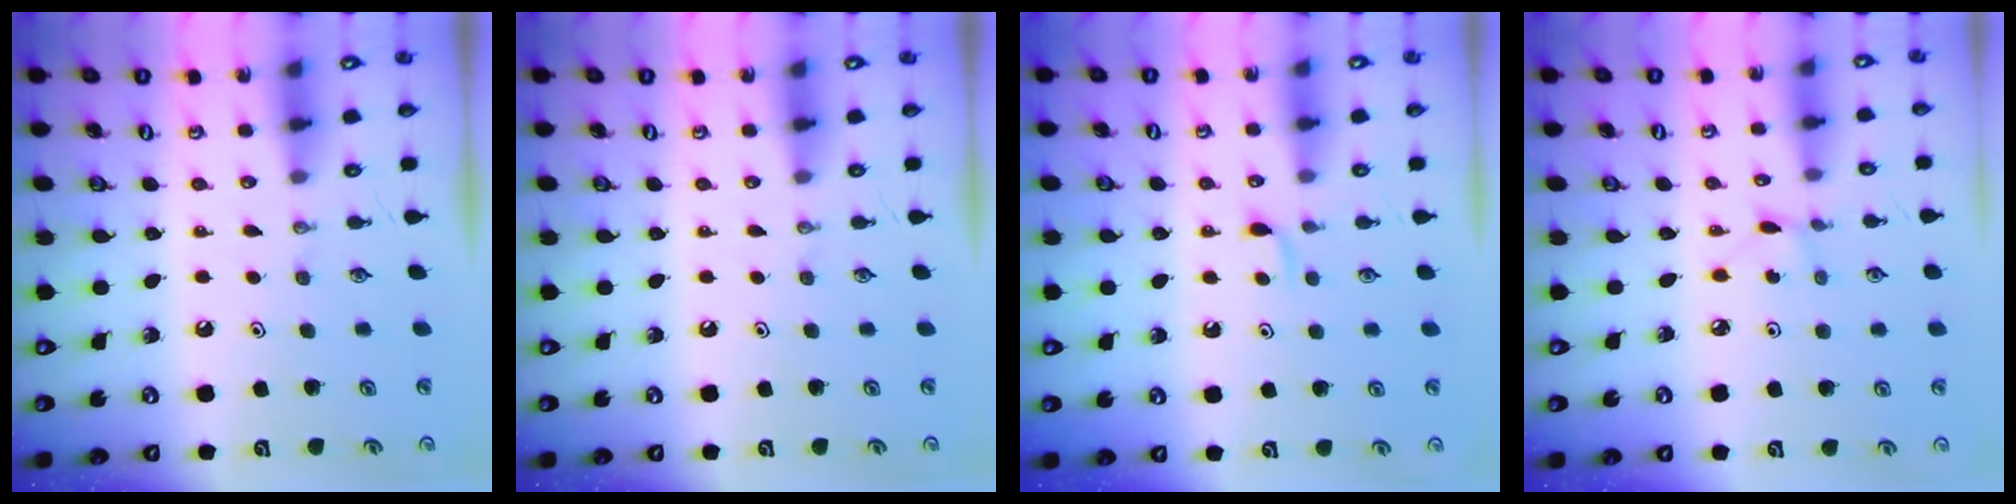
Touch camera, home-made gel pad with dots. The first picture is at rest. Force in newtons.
{"total": 0.0}
{"total": 3.9, "press": 3.9, "slide": 0.6}
{"total": 1.1, "press": 1.1, "slide": 0.1}